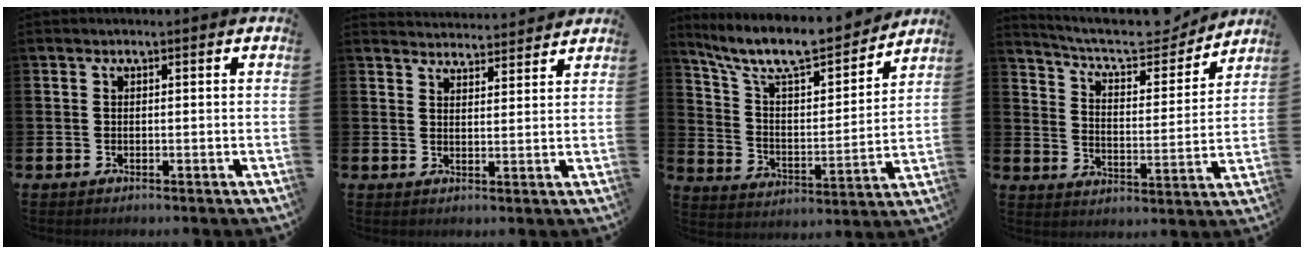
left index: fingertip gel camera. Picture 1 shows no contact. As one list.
[{"total": 3.7, "force": [3.7, 0.3, -0.3], "torque": [-0.004, -0.024, 0.067]}, {"total": 10.6, "force": [9.4, 2.6, 4.3], "torque": [-0.123, -0.061, 0.162]}, {"total": 8.5, "force": [7.8, 2.0, 2.7], "torque": [-0.077, -0.056, 0.131]}]